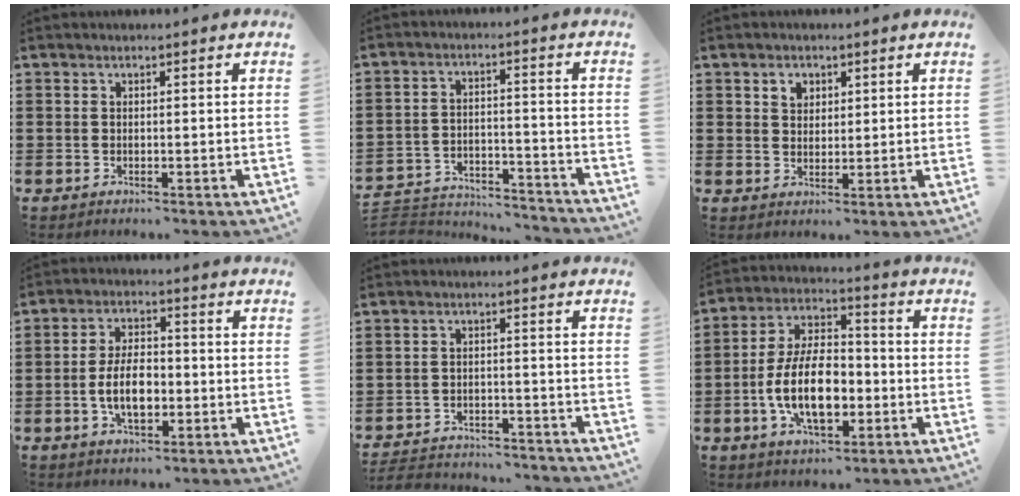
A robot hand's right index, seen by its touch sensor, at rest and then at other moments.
{"total": 4.5, "force": [-4.4, 0.7, 0.6], "torque": [-0.022, 0.006, -0.092]}
{"total": 2.4, "force": [1.3, 1.9, 0.8], "torque": [-0.023, 0.009, 0.024]}
{"total": 7.4, "force": [-1.5, 3.8, 6.1], "torque": [-0.119, -0.004, -0.037]}
{"total": 3.8, "force": [-3.8, 0.3, 0.3], "torque": [-0.016, -0.001, -0.081]}
{"total": 12.1, "force": [-3.1, 6.0, 10.0], "torque": [-0.214, -0.003, -0.062]}